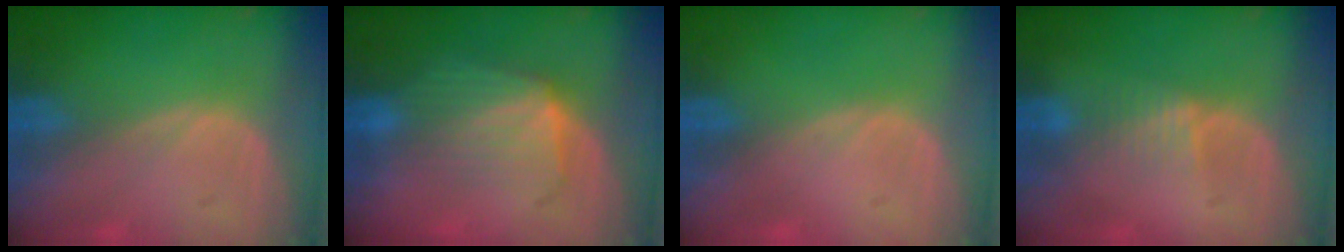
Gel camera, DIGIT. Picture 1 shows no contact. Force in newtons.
{"total": 7.1, "press": 6.5, "slide": 2.9}
{"total": 0.0}
{"total": 2.4, "press": 2.4, "slide": 0.2}